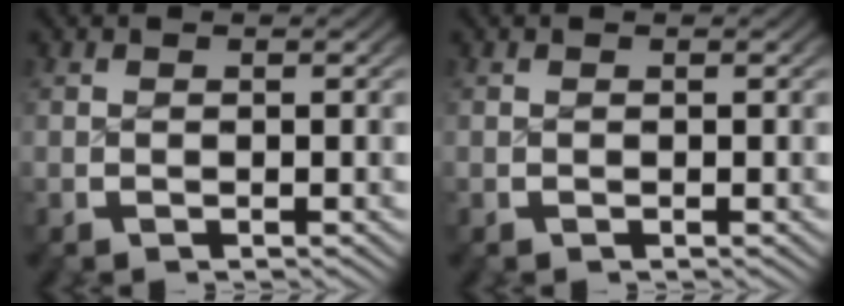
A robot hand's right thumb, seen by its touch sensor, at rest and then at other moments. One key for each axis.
{"total": 0.0}